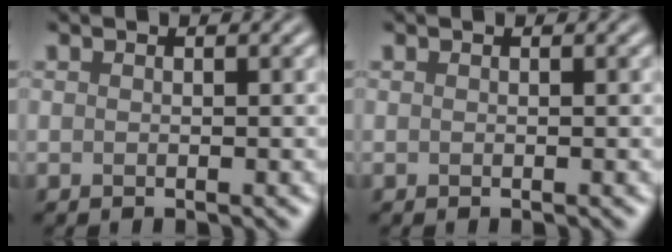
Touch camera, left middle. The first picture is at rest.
{"total": 0.0}